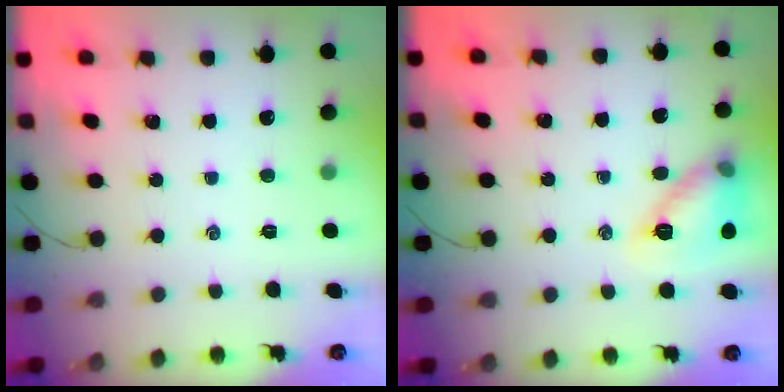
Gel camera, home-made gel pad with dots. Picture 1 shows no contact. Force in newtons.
{"total": 12.0, "press": 12.0, "slide": 0.5}